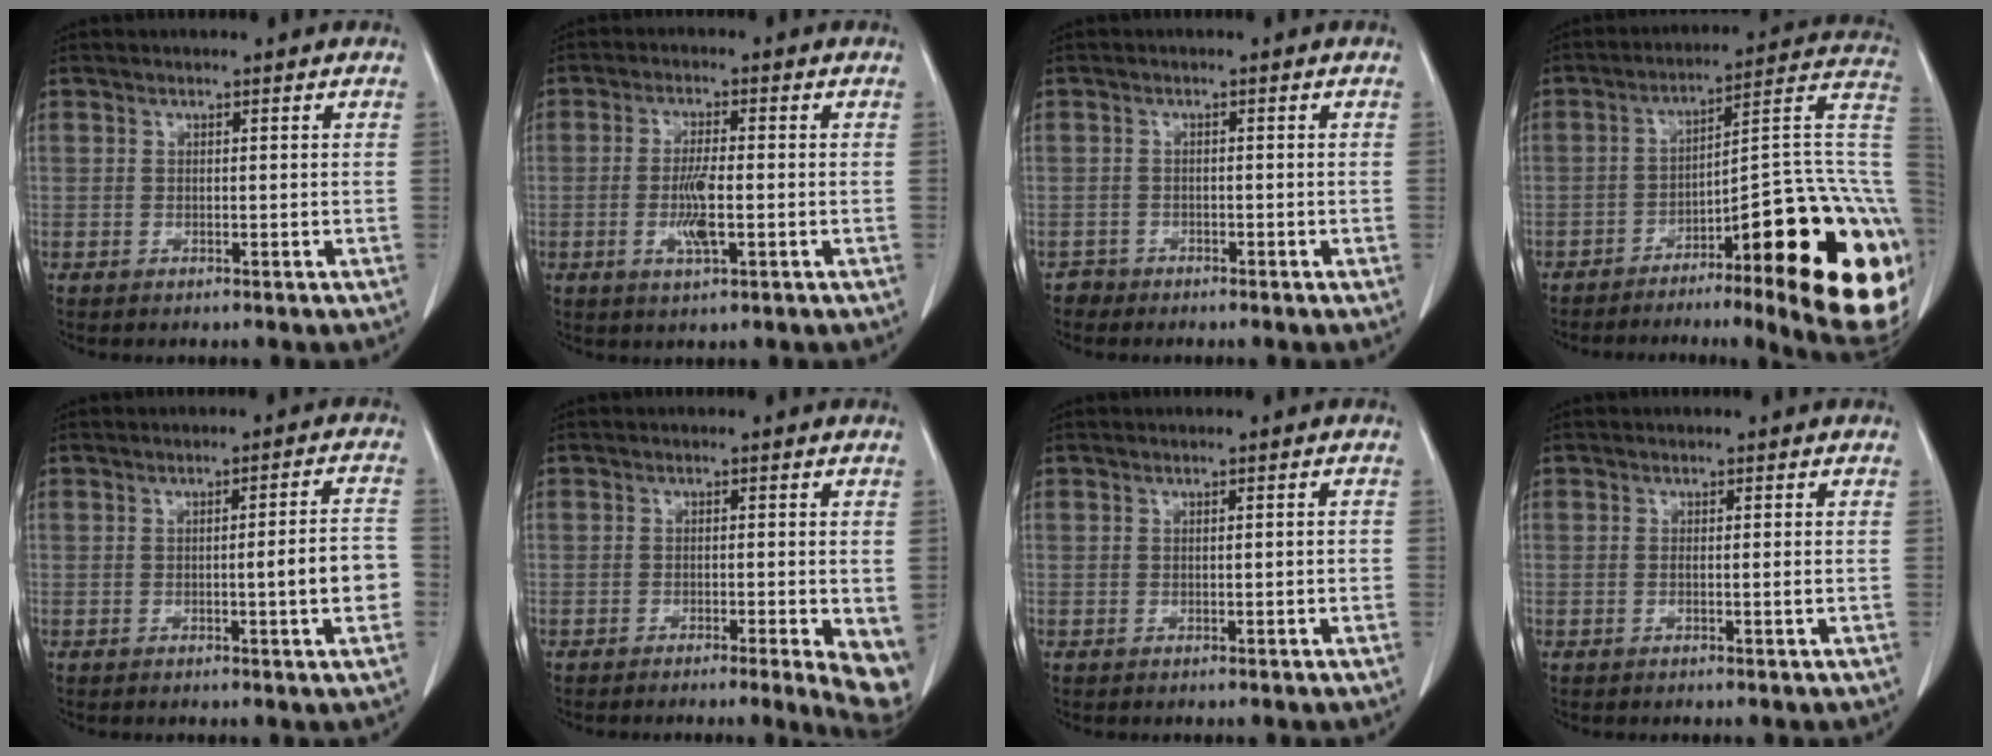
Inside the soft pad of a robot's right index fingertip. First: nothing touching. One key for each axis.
{"total": 7.1, "fx": -1.4, "fy": 1.6, "fz": 6.8, "tx": -0.134, "ty": -0.006, "tz": -0.024}
{"total": 1.5, "fx": -1.1, "fy": 0.8, "fz": -0.6, "tx": 0.009, "ty": 0.004, "tz": -0.025}
{"total": 28.4, "fx": -9.8, "fy": 4.6, "fz": 26.3, "tx": -0.245, "ty": 0.028, "tz": -0.140}
{"total": 6.1, "fx": -1.4, "fy": 0.1, "fz": 5.9, "tx": -0.076, "ty": 0.009, "tz": -0.018}
{"total": 7.5, "fx": -3.6, "fy": 1.5, "fz": 6.4, "tx": -0.065, "ty": -0.013, "tz": -0.052}
{"total": 1.0, "fx": -0.1, "fy": 0.1, "fz": 0.9, "tx": -0.014, "ty": 0.001, "tz": 0.001}
{"total": 0.9, "fx": -0.2, "fy": -0.2, "fz": 0.8, "tx": -0.014, "ty": -0.001, "tz": -0.002}